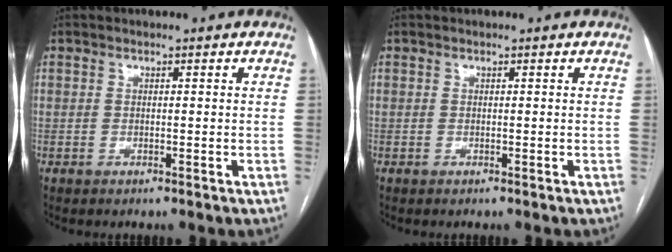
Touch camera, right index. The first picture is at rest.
{"total": 0.0}